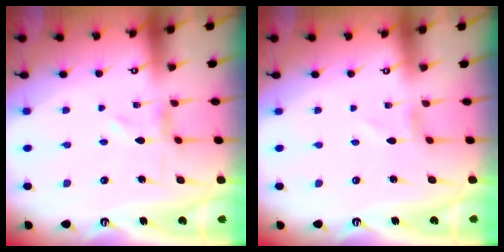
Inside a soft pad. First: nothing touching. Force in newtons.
{"total": 1.0, "press": 1.0, "slide": 0.1}